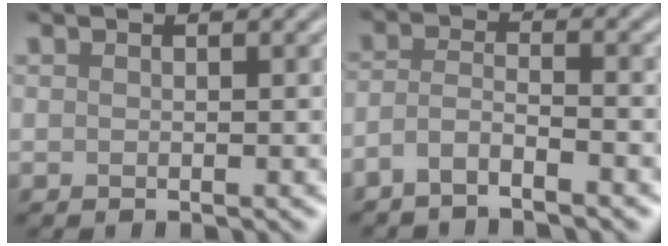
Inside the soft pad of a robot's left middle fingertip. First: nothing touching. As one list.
[{"total": 2.5, "force": [-1.9, 0.4, 1.6], "torque": [-0.032, 0.000, -0.047]}]